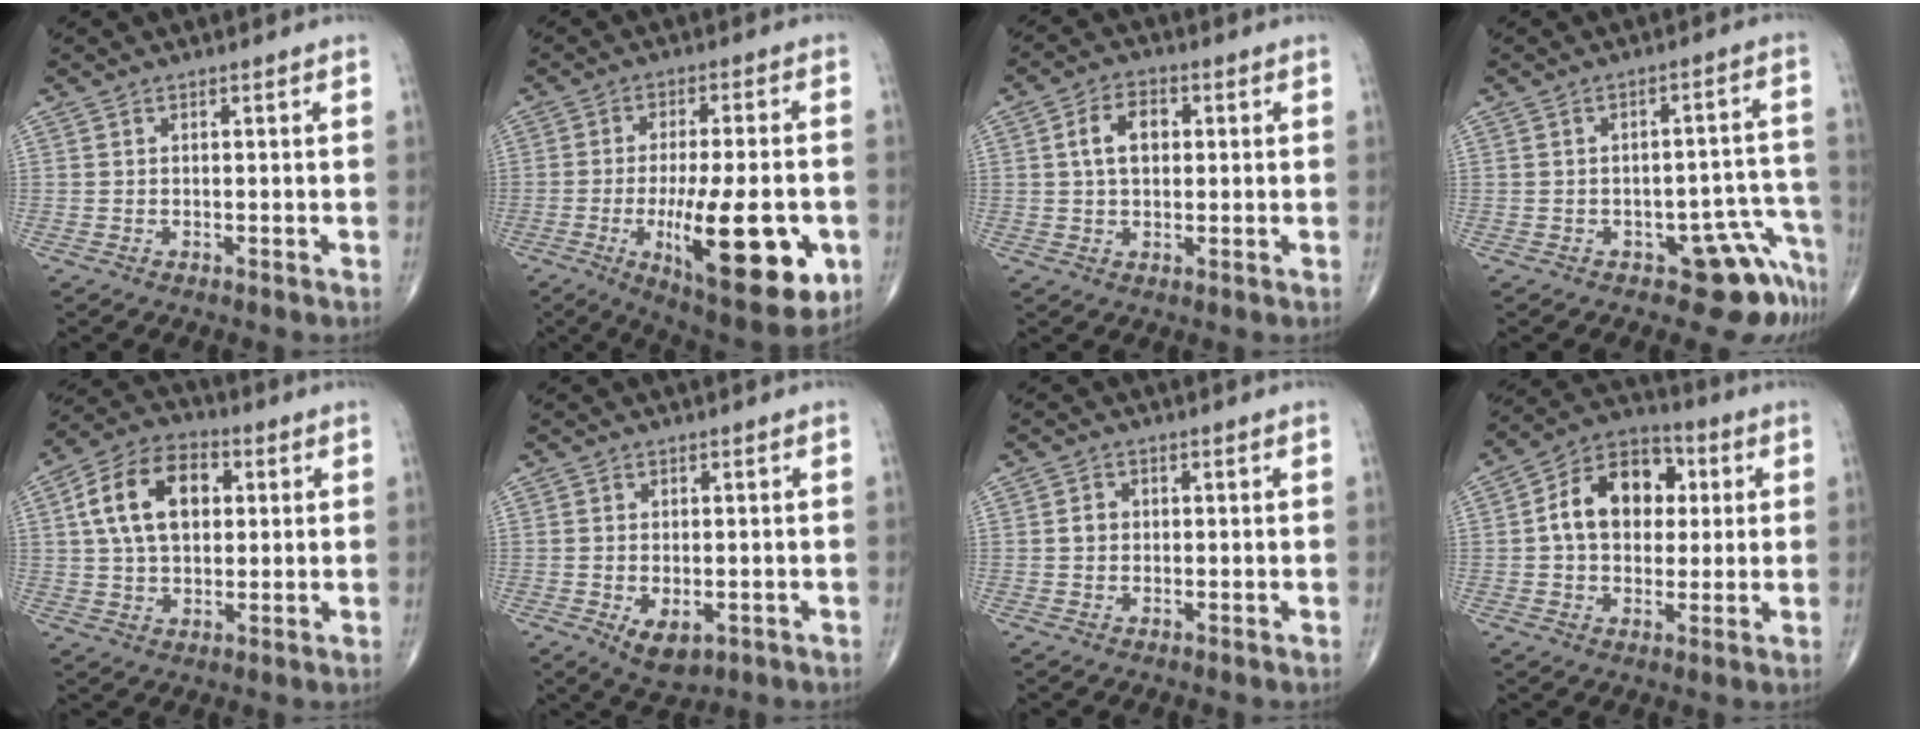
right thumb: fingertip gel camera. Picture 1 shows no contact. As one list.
[{"total": 21.1, "force": [-5.9, 6.7, 19.2], "torque": [-0.274, -0.010, -0.071]}, {"total": 6.6, "force": [1.2, 4.3, 4.8], "torque": [-0.076, 0.011, 0.017]}, {"total": 8.4, "force": [-5.8, 3.9, 4.7], "torque": [-0.010, 0.067, -0.073]}, {"total": 14.1, "force": [3.1, 9.0, 10.4], "torque": [-0.169, 0.015, 0.048]}, {"total": 5.6, "force": [-1.7, 3.2, 4.3], "torque": [-0.064, -0.005, -0.016]}, {"total": 1.9, "force": [0.1, 1.7, 0.9], "torque": [-0.008, 0.006, -0.001]}, {"total": 14.2, "force": [2.1, 10.2, 9.6], "torque": [-0.120, 0.018, 0.024]}]